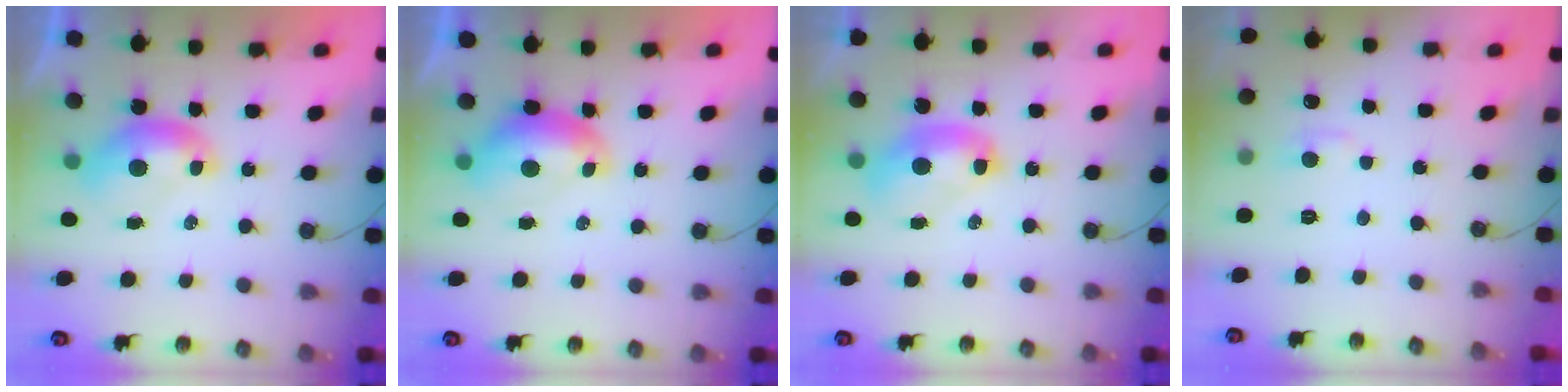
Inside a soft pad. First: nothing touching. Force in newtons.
{"total": 0.7, "press": 0.6, "slide": 0.3}
{"total": 2.5, "press": 2.5, "slide": 0.1}
{"total": 1.4, "press": 1.2, "slide": 0.8}